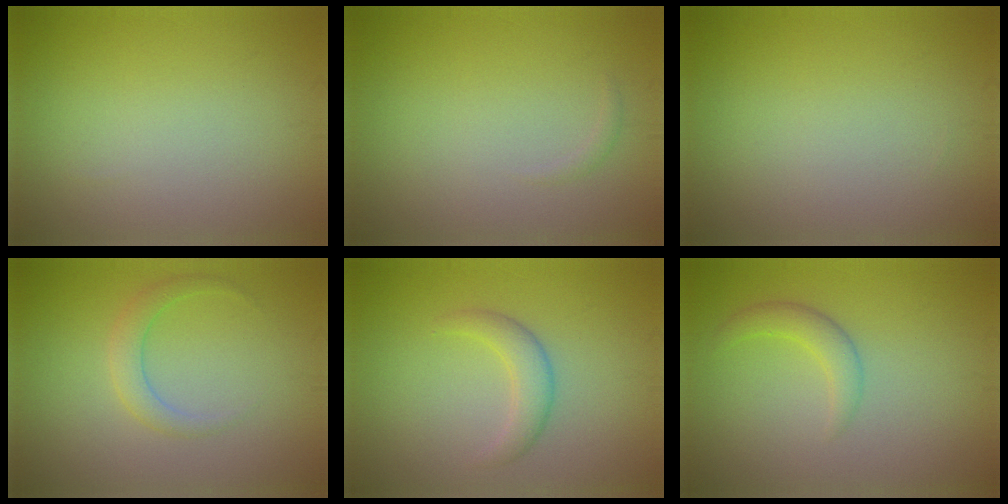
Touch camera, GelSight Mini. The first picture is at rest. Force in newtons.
{"total": 0.5, "press": 0.5, "slide": 0.0}
{"total": 0.0}
{"total": 2.0, "press": 2.0, "slide": 0.1}
{"total": 2.2, "press": 2.2, "slide": 0.2}
{"total": 2.0, "press": 2.0, "slide": 0.1}